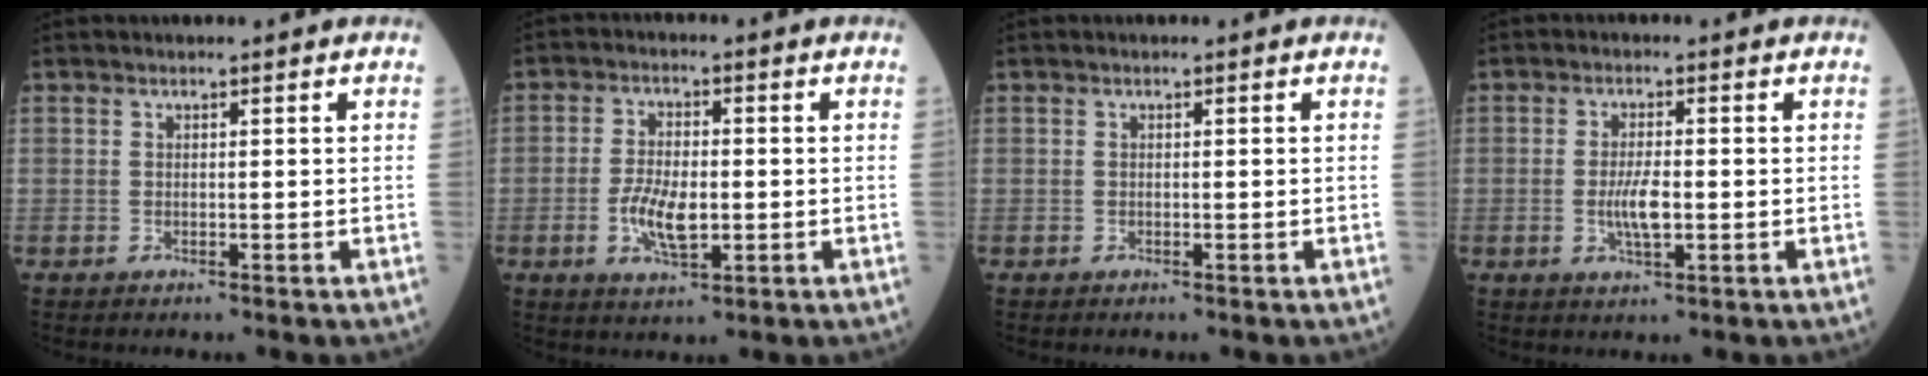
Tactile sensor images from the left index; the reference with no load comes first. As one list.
[{"total": 6.3, "force": [-1.3, 2.6, 5.6], "torque": [-0.116, -0.003, -0.023]}, {"total": 0.0}, {"total": 3.9, "force": [-0.6, 1.0, 3.7], "torque": [-0.078, -0.004, -0.012]}]